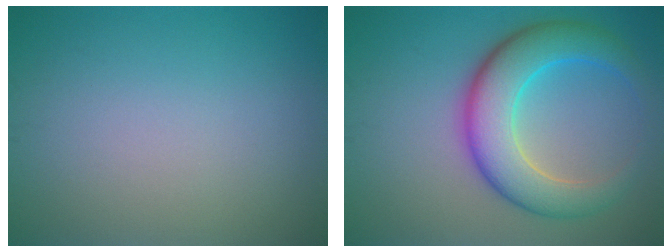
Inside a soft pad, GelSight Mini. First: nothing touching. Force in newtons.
{"total": 7.7, "press": 7.7, "slide": 0.3}